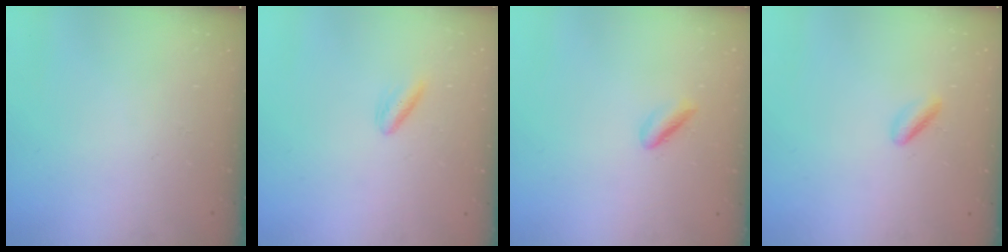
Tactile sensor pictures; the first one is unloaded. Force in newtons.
{"total": 2.8, "press": 2.5, "slide": 1.3}
{"total": 1.8, "press": 1.7, "slide": 0.4}
{"total": 3.0, "press": 2.9, "slide": 0.8}